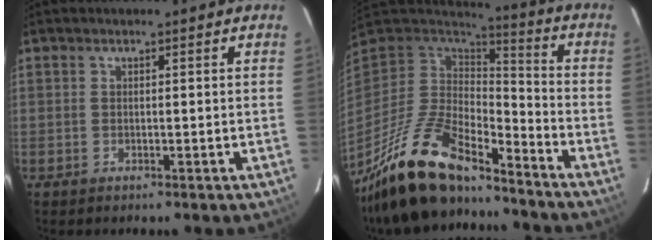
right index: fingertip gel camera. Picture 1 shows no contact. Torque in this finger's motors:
{"motor_torque": [0.85, -0.88, 0.85, 0.21]}